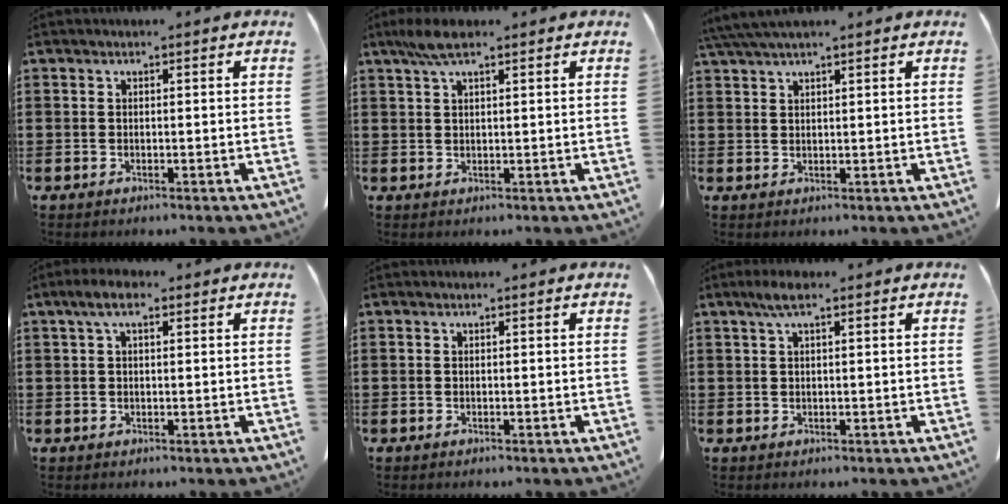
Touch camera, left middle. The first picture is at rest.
{"total": 4.1, "force": [2.4, 1.0, 3.2], "torque": [-0.067, 0.003, 0.043]}
{"total": 3.2, "force": [2.6, 0.2, 2.0], "torque": [-0.046, 0.002, 0.049]}
{"total": 3.8, "force": [1.7, 1.3, 3.2], "torque": [-0.067, 0.008, 0.028]}
{"total": 0.0}
{"total": 2.5, "force": [1.1, 0.4, 2.2], "torque": [-0.045, 0.003, 0.020]}